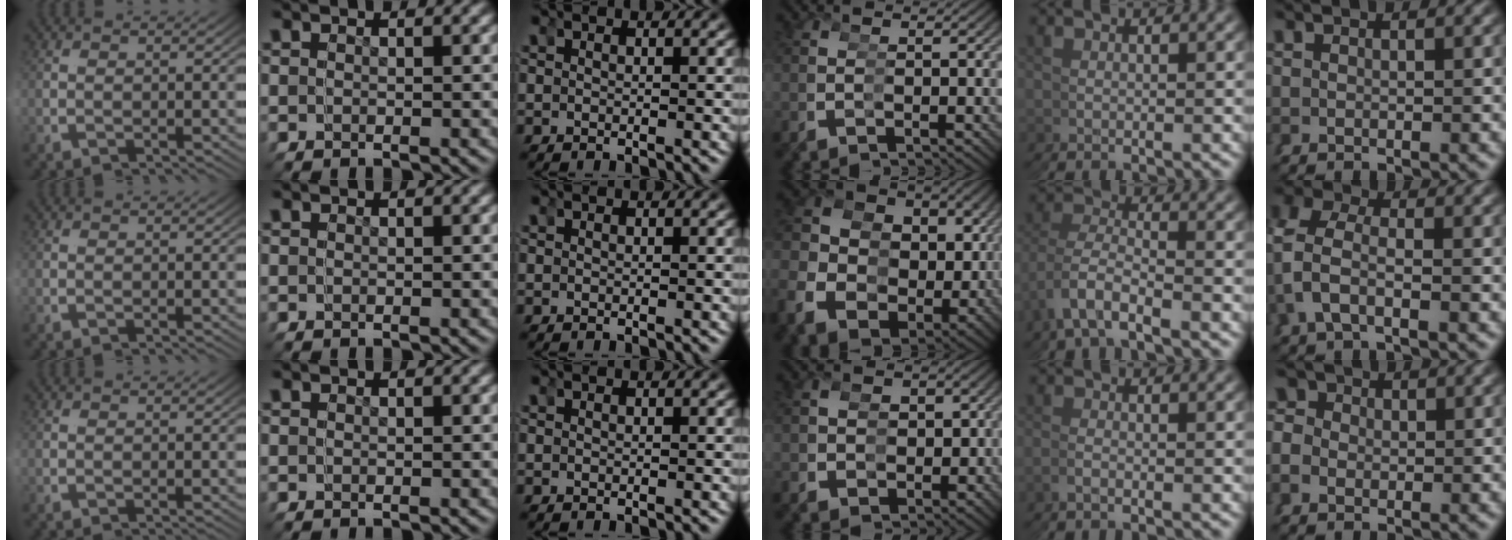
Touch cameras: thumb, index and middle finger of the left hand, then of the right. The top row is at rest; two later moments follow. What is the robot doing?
{"motion": "grasp_and_lifting", "object": "hoodie"}